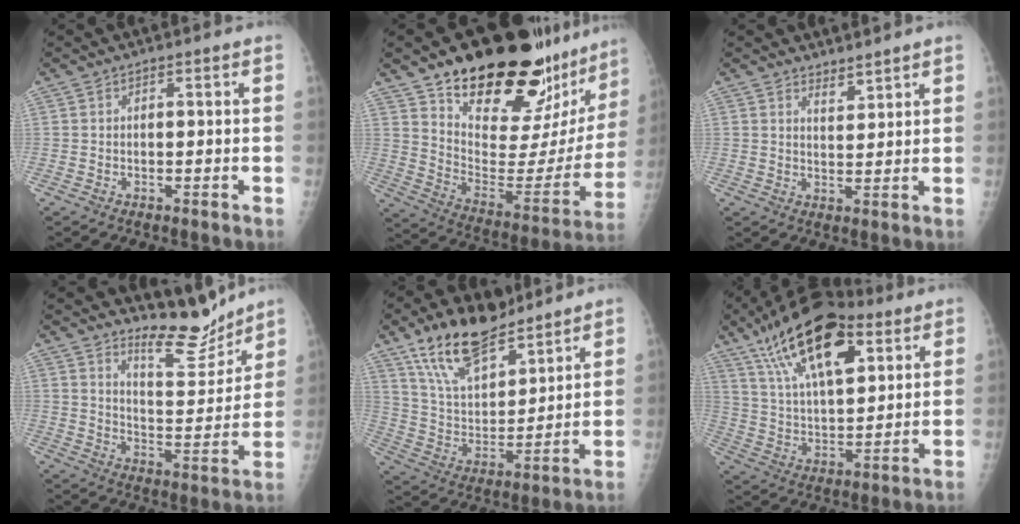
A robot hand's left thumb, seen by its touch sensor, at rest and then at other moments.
{"total": 31.7, "force": [23.9, 11.0, 17.8], "torque": [-0.229, -0.122, 0.348]}
{"total": 2.9, "force": [2.7, 0.9, 0.7], "torque": [0.003, -0.024, 0.045]}
{"total": 10.5, "force": [9.8, 2.3, 2.7], "torque": [-0.010, -0.091, 0.166]}
{"total": 17.5, "force": [12.9, 7.4, 9.2], "torque": [-0.125, -0.063, 0.239]}
{"total": 21.8, "force": [11.7, 9.6, 15.7], "torque": [-0.248, -0.026, 0.205]}